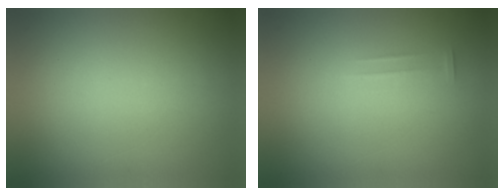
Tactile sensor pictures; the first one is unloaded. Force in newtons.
{"total": 1.6}